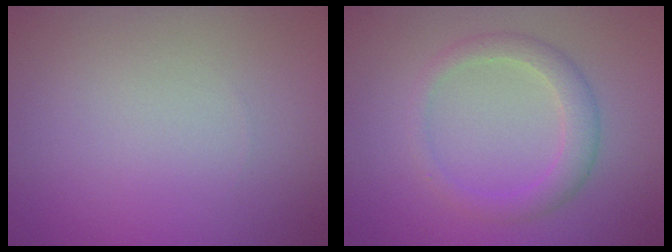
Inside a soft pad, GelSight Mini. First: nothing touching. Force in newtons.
{"total": 2.7, "press": 2.7, "slide": 0.2}